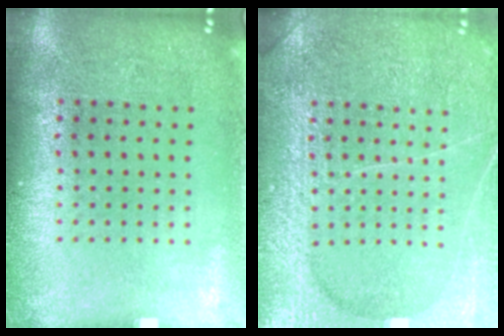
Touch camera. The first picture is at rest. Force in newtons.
{"total": 6.1, "press": 6.0, "slide": 0.9}